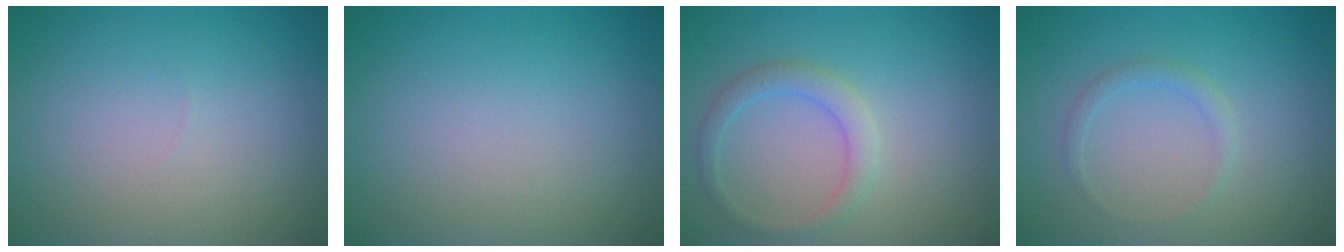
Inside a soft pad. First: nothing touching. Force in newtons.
{"total": 0.0}
{"total": 2.2, "press": 2.2, "slide": 0.2}
{"total": 1.1, "press": 1.1, "slide": 0.1}